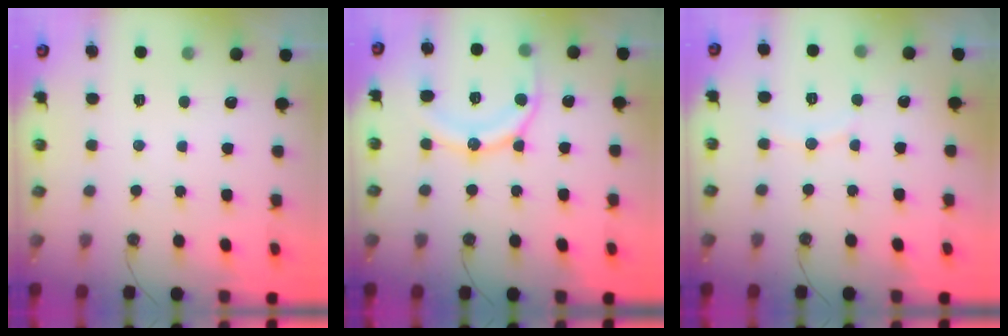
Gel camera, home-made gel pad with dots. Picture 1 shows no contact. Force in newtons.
{"total": 14.5, "press": 14.4, "slide": 1.5}
{"total": 4.3, "press": 4.2, "slide": 0.6}